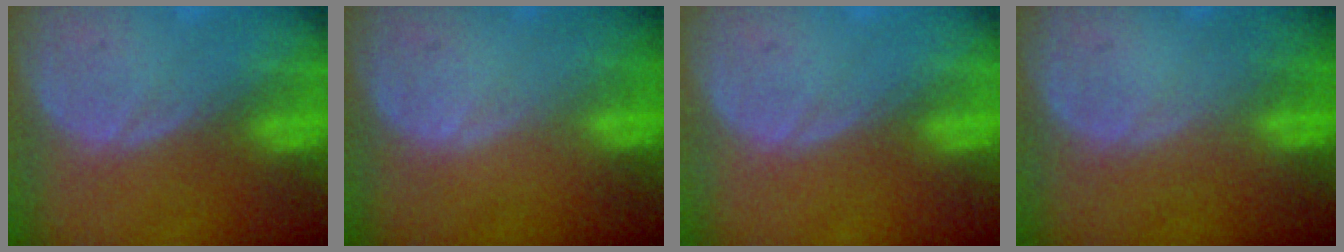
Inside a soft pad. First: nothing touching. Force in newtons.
{"total": 0.0}
{"total": 0.0}
{"total": 0.0}